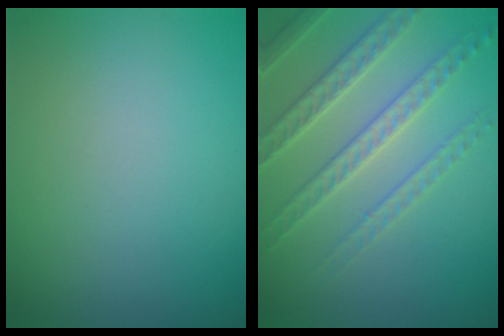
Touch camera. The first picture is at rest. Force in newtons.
{"total": 3.8, "press": 3.6, "slide": 1.0}